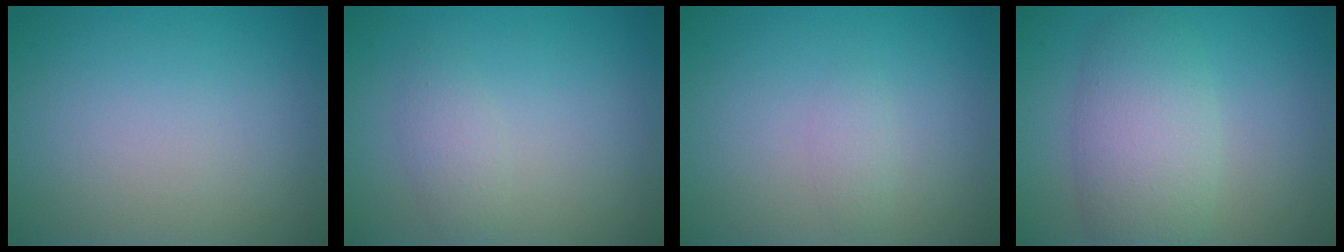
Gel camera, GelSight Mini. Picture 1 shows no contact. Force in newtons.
{"total": 1.6, "press": 1.6, "slide": 0.1}
{"total": 0.8, "press": 0.8, "slide": 0.1}
{"total": 5.6, "press": 5.6, "slide": 0.2}